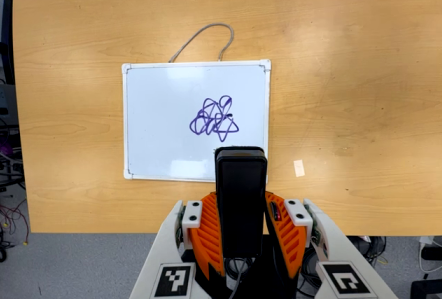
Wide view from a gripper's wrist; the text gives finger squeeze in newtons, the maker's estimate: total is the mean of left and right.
{"total": 4.0, "left": 2.6, "right": 5.4}